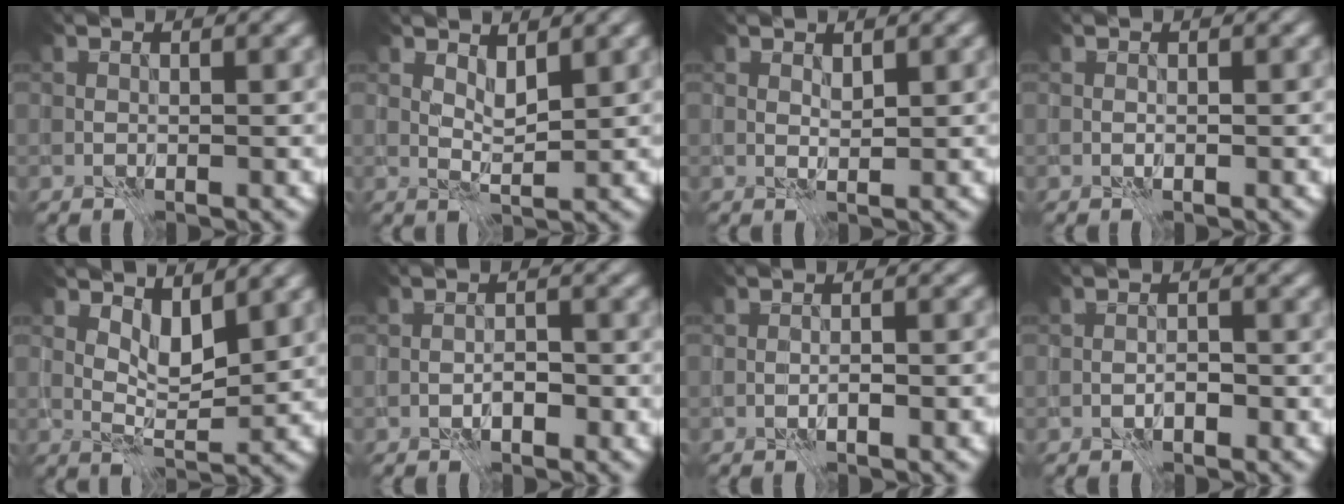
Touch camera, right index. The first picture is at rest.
{"total": 1.8, "force": [1.3, 0.4, 1.2], "torque": [-0.027, -0.007, 0.026]}
{"total": 0.8, "force": [0.6, 0.2, 0.5], "torque": [-0.012, -0.005, 0.011]}
{"total": 0.0}
{"total": 3.1, "force": [2.0, 1.1, 2.2], "torque": [-0.044, -0.010, 0.035]}
{"total": 1.4, "force": [-0.7, 0.6, 1.0], "torque": [-0.015, 0.007, -0.014]}
{"total": 1.6, "force": [-0.7, 0.5, 1.4], "torque": [-0.023, 0.006, -0.014]}
{"total": 1.0, "force": [-0.7, 0.4, 0.7], "torque": [-0.012, 0.006, -0.013]}